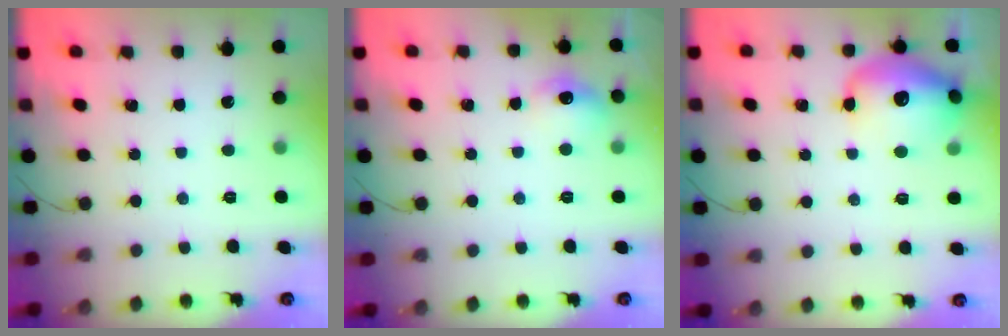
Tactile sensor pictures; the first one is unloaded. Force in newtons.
{"total": 8.2, "press": 8.1, "slide": 1.2}
{"total": 17.5, "press": 16.8, "slide": 4.8}